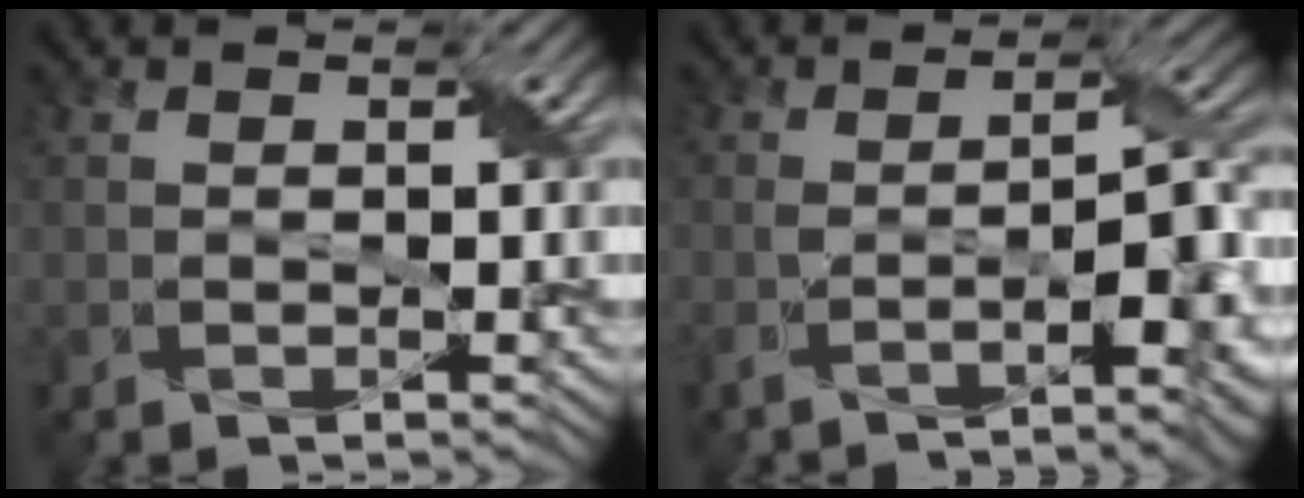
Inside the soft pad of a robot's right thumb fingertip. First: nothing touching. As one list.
[{"total": 9.3, "force": [-4.1, 2.0, 8.0], "torque": [-0.126, -0.006, -0.074]}]